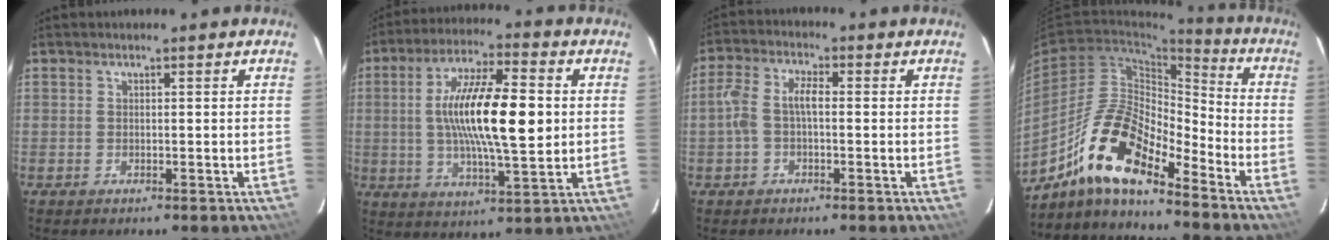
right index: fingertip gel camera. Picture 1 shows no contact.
{"total": 16.5, "force": [1.1, 4.2, 15.9], "torque": [-0.287, 0.008, 0.017]}
{"total": 5.0, "force": [-0.7, 2.3, 4.4], "torque": [-0.096, 0.016, -0.014]}
{"total": 15.4, "force": [-11.1, 4.3, 9.8], "torque": [-0.183, 0.003, -0.220]}